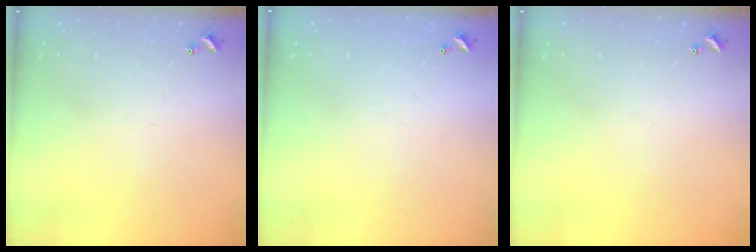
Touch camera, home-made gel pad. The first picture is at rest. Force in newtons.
{"total": 2.8, "press": 2.8, "slide": 0.1}
{"total": 0.0}